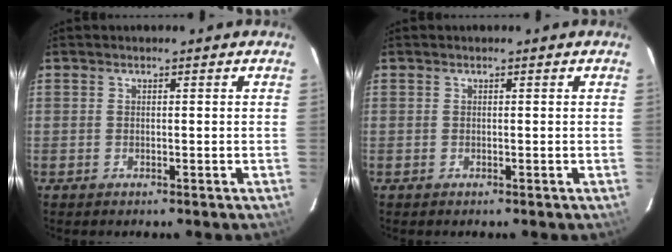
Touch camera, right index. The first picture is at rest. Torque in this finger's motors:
{"motor_torque": [-0.03, -0.03, 0.00, 0.00]}